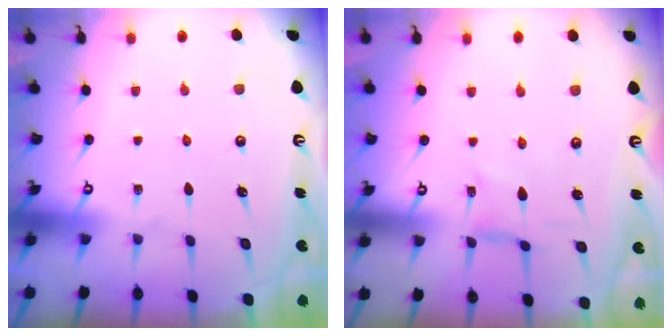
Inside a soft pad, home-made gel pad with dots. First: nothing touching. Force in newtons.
{"total": 0.0}